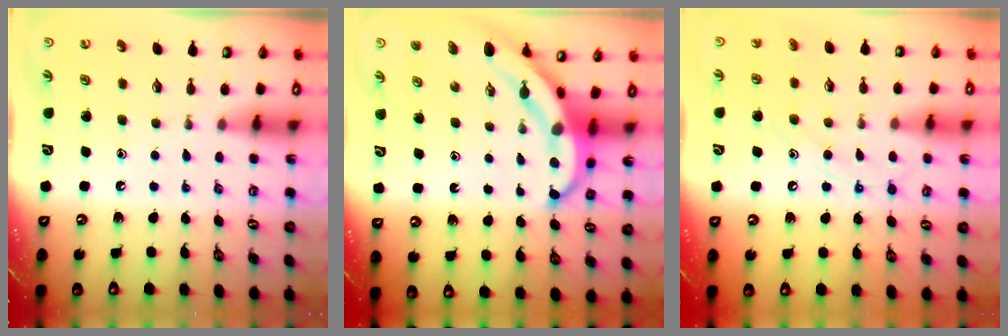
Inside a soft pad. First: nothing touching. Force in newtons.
{"total": 7.7, "press": 7.6, "slide": 1.4}
{"total": 9.7, "press": 9.7, "slide": 0.8}